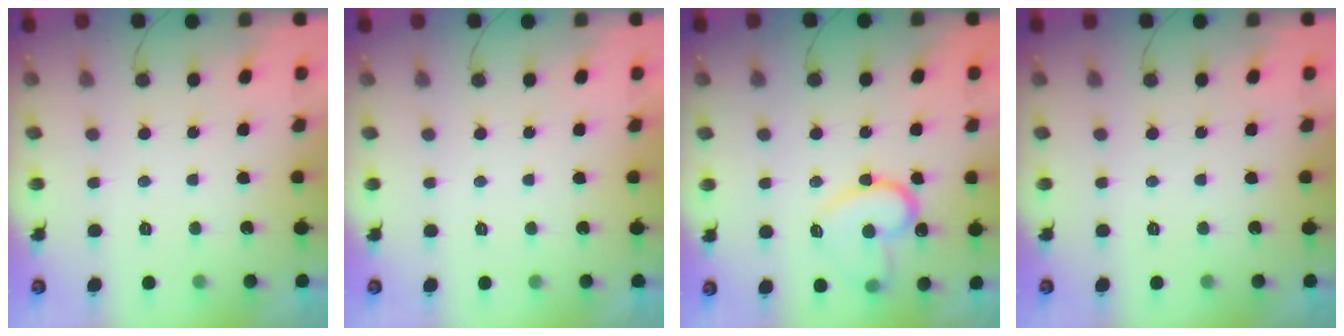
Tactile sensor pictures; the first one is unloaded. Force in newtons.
{"total": 1.7, "press": 1.7, "slide": 0.0}
{"total": 14.8, "press": 14.8, "slide": 0.7}
{"total": 0.0}